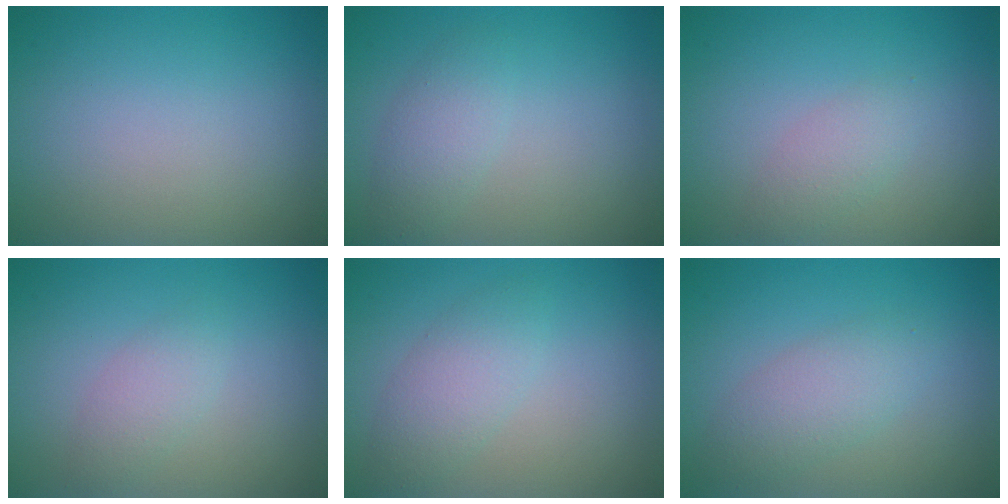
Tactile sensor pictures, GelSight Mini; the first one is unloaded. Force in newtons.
{"total": 2.2, "press": 2.2, "slide": 0.1}
{"total": 1.8, "press": 1.8, "slide": 0.1}
{"total": 1.8, "press": 1.8, "slide": 0.0}
{"total": 2.7, "press": 2.7, "slide": 0.0}
{"total": 2.9, "press": 2.9, "slide": 0.1}